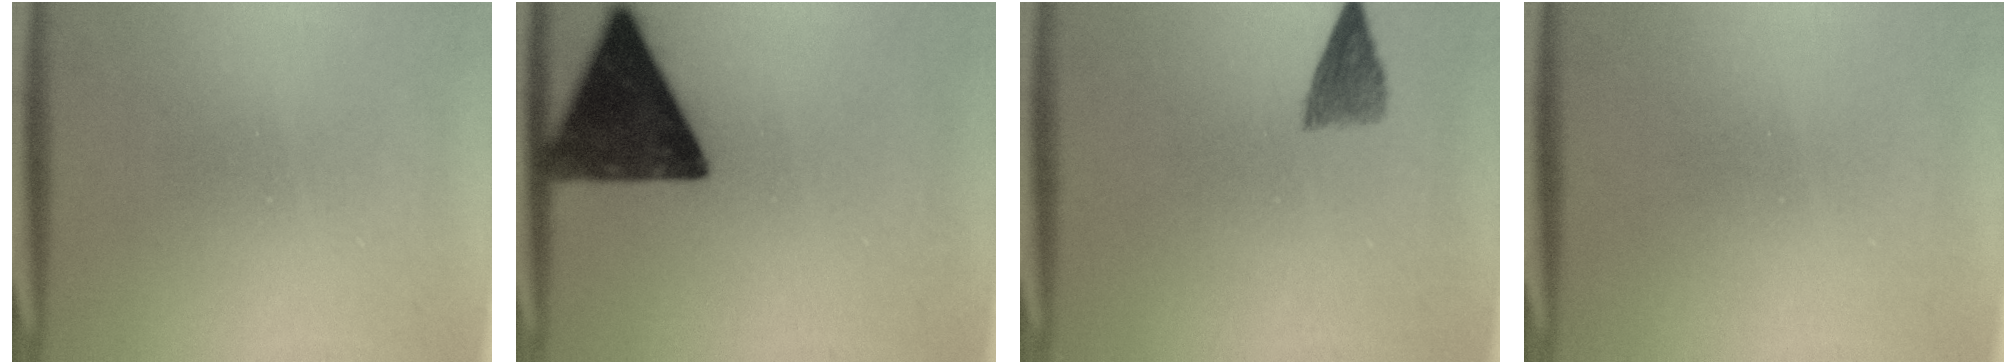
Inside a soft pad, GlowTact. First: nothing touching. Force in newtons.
{"total": 13.4}
{"total": 3.0}
{"total": 0.5}